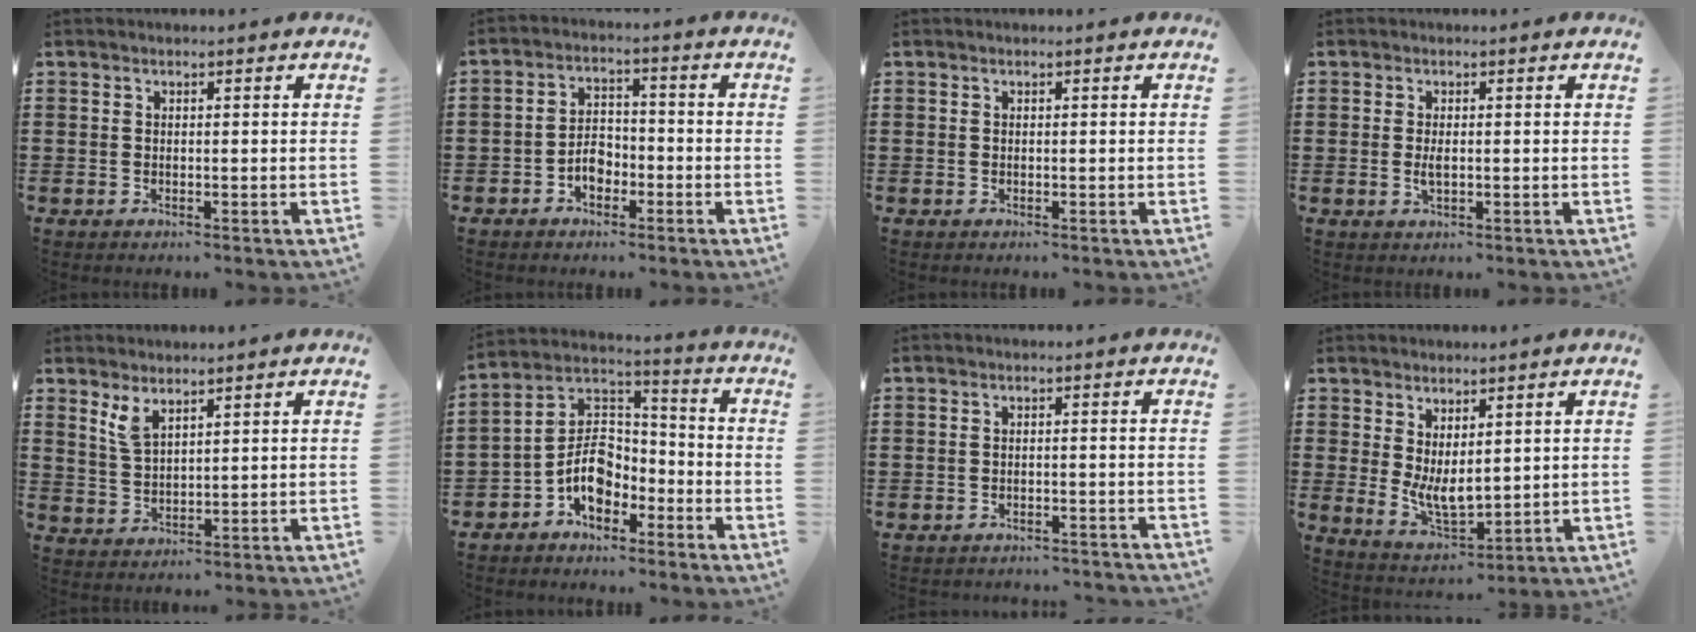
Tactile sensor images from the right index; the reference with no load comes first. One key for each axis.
{"total": 3.8, "fx": -1.9, "fy": 2.6, "fz": 2.1, "tx": -0.044, "ty": 0.003, "tz": -0.036}
{"total": 0.0}
{"total": 1.8, "fx": 0.0, "fy": 0.6, "fz": 1.7, "tx": -0.043, "ty": -0.006, "tz": -0.001}
{"total": 3.6, "fx": 2.5, "fy": 1.3, "fz": 2.2, "tx": -0.049, "ty": 0.003, "tz": 0.045}
{"total": 7.9, "fx": -3.4, "fy": 5.2, "fz": 4.8, "tx": -0.113, "ty": 0.001, "tz": -0.069}
{"total": 1.9, "fx": -1.9, "fy": 0.1, "fz": 0.1, "tx": -0.008, "ty": 0.001, "tz": -0.039}
{"total": 5.3, "fx": 1.5, "fy": 2.7, "fz": 4.3, "tx": -0.098, "ty": -0.010, "tz": 0.032}